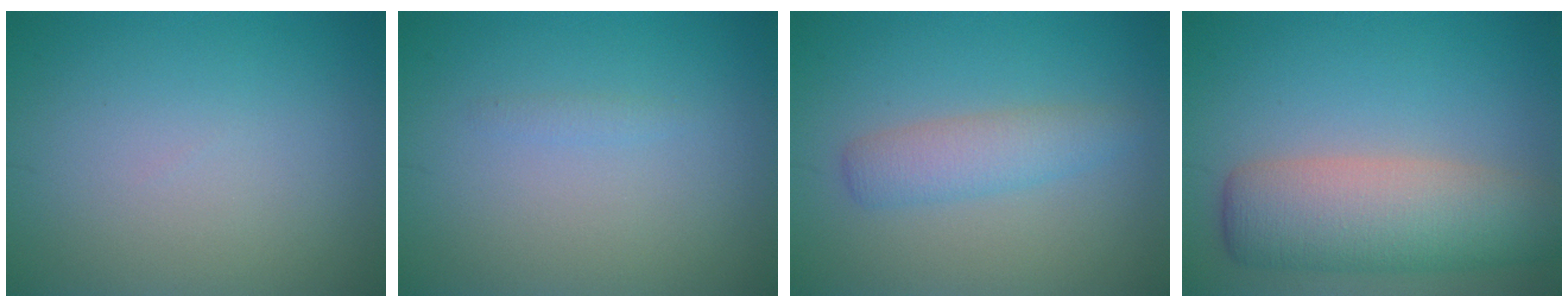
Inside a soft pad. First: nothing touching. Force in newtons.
{"total": 0.6, "press": 0.6, "slide": 0.1}
{"total": 2.8, "press": 2.8, "slide": 0.1}
{"total": 7.3, "press": 7.3, "slide": 0.4}